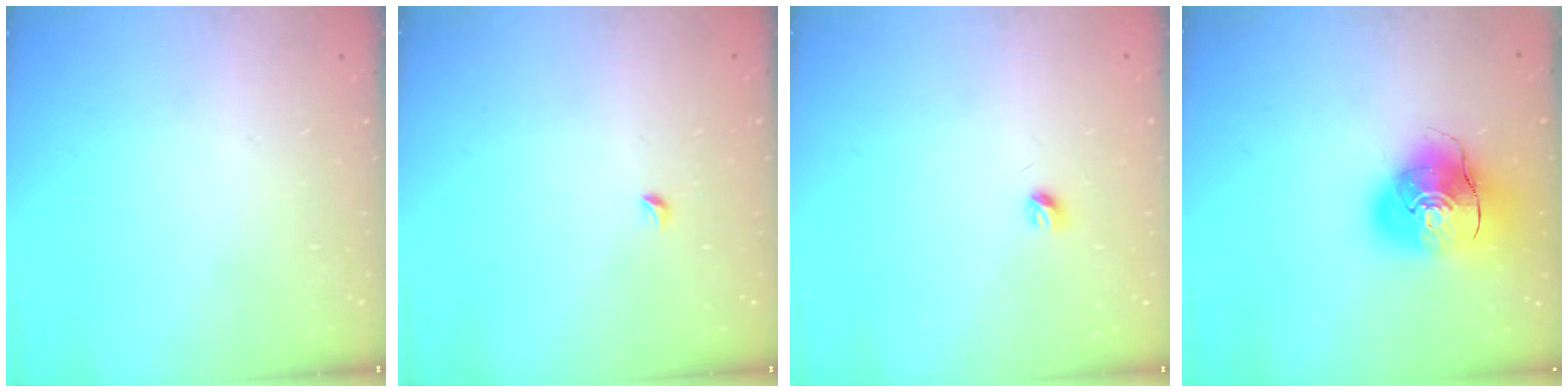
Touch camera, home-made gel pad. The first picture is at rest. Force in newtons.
{"total": 2.7, "press": 2.6, "slide": 0.6}
{"total": 3.3, "press": 3.2, "slide": 0.6}
{"total": 13.0, "press": 12.8, "slide": 2.4}